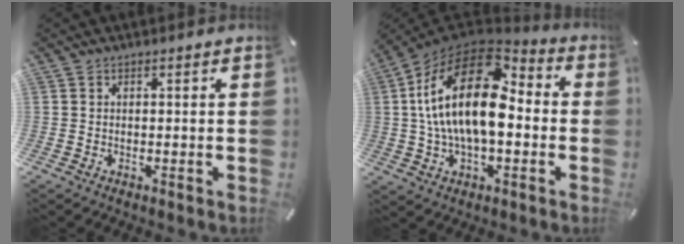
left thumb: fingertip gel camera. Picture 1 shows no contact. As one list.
[{"total": 22.8, "force": [3.0, 12.6, 18.8], "torque": [-0.364, -0.008, 0.048]}]